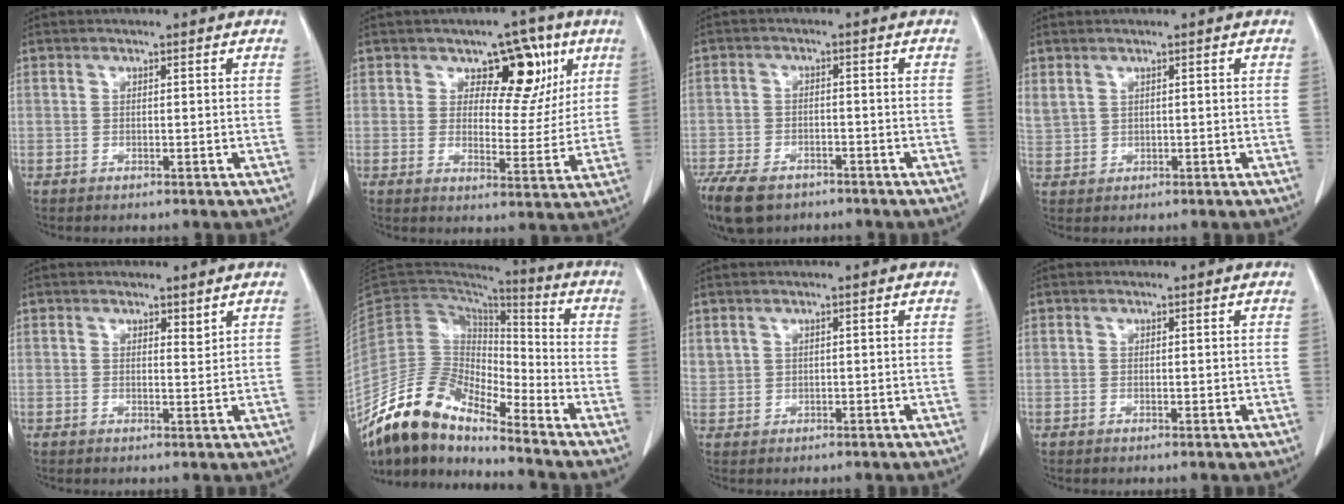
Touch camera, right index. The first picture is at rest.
{"total": 9.7, "force": [4.4, 5.7, 6.5], "torque": [-0.063, 0.011, 0.061]}
{"total": 12.5, "force": [-8.6, 6.6, 6.4], "torque": [-0.154, -0.014, -0.139]}
{"total": 2.3, "force": [1.3, 1.6, 1.0], "torque": [-0.036, 0.017, 0.038]}
{"total": 1.4, "force": [1.0, 0.5, 0.7], "torque": [-0.008, -0.006, 0.014]}
{"total": 13.0, "force": [-11.3, 3.8, 5.3], "torque": [-0.102, 0.036, -0.220]}
{"total": 1.8, "force": [0.9, 1.5, 0.2], "torque": [0.006, 0.012, 0.017]}
{"total": 0.8, "force": [0.0, 0.4, 0.7], "torque": [-0.008, -0.001, -0.001]}